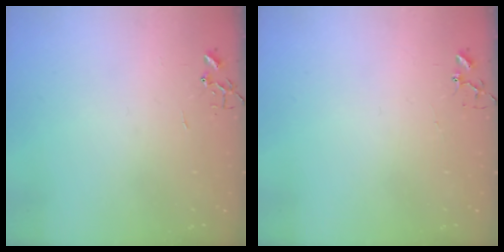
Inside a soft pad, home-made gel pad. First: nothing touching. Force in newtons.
{"total": 3.9, "press": 3.8, "slide": 0.2}